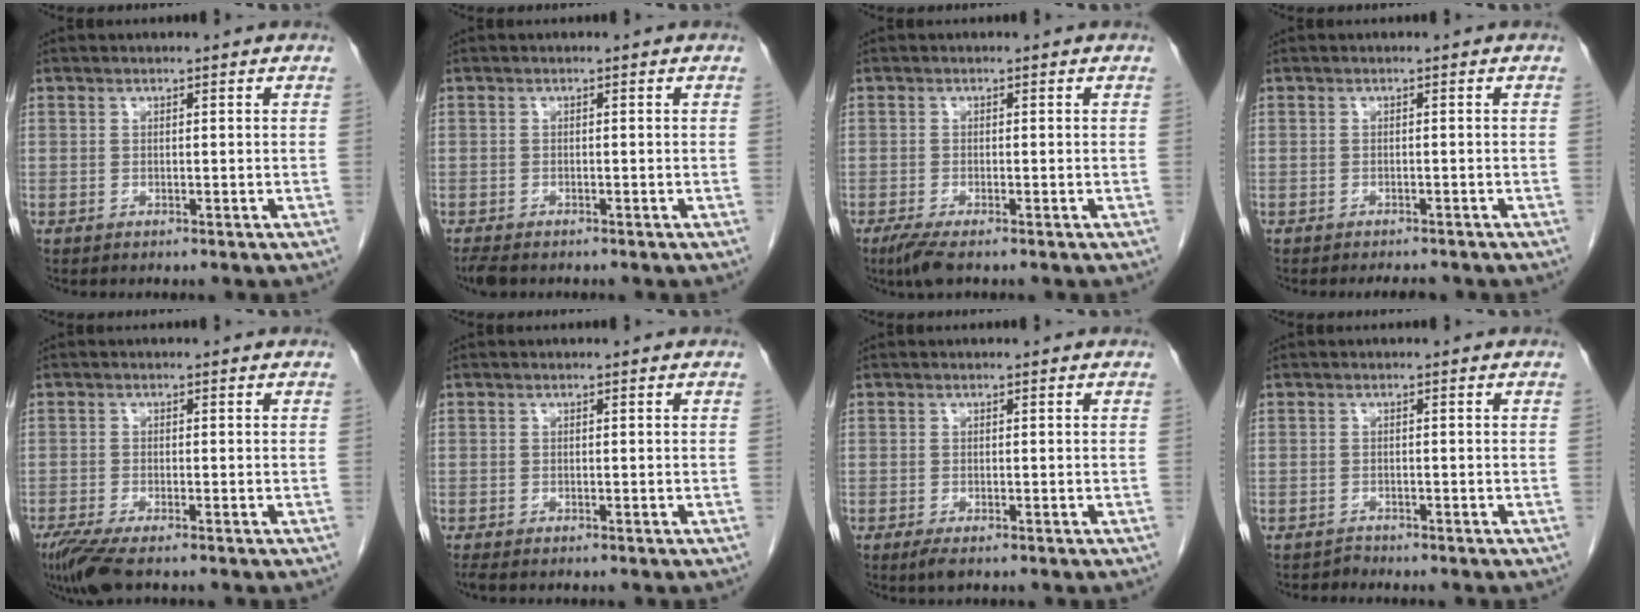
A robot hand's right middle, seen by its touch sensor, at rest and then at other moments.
{"total": 2.7, "force": [-2.2, 0.9, 1.4], "torque": [-0.029, -0.009, -0.034]}
{"total": 3.0, "force": [-2.1, 0.4, 2.1], "torque": [-0.046, -0.010, -0.041]}
{"total": 2.6, "force": [-2.3, 0.7, 0.8], "torque": [-0.013, -0.006, -0.027]}
{"total": 5.0, "force": [-3.6, 0.7, 3.4], "torque": [-0.065, -0.015, -0.065]}
{"total": 1.0, "force": [-0.9, 0.2, 0.4], "torque": [-0.014, -0.005, -0.016]}
{"total": 1.7, "force": [-1.1, 0.4, 1.3], "torque": [-0.025, -0.005, -0.016]}
{"total": 0.8, "force": [-0.7, 0.0, -0.4], "torque": [0.006, -0.005, -0.013]}